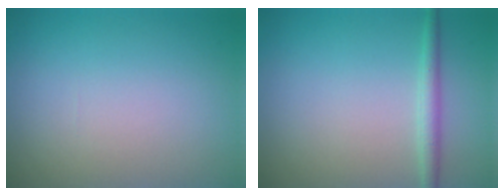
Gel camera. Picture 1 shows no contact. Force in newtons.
{"total": 1.8, "press": 1.8, "slide": 0.1}